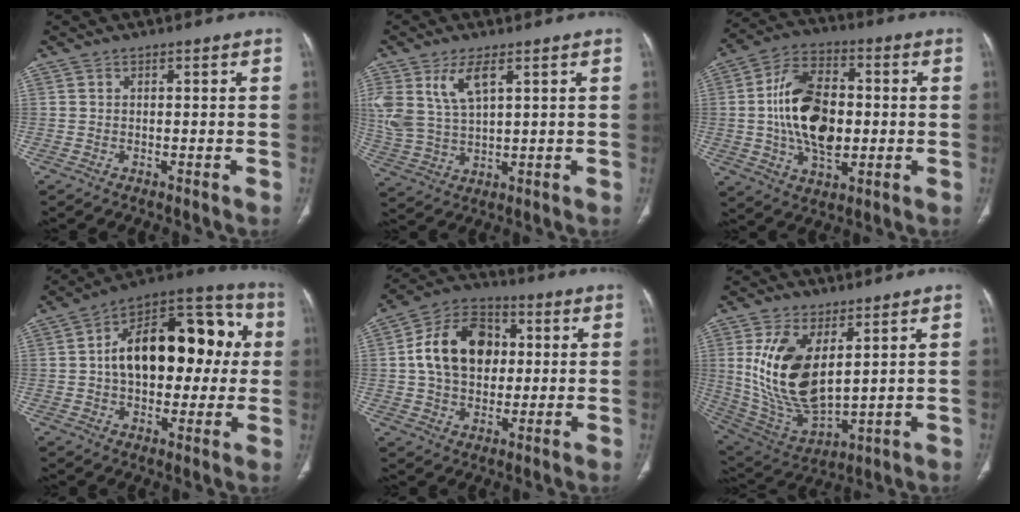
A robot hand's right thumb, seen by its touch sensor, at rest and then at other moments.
{"total": 9.7, "force": [4.5, 4.4, 7.5], "torque": [-0.166, -0.014, 0.100]}
{"total": 17.2, "force": [-0.2, 10.4, 13.7], "torque": [-0.229, 0.015, -0.004]}
{"total": 24.1, "force": [2.6, 14.1, 19.3], "torque": [-0.249, 0.040, 0.033]}
{"total": 16.1, "force": [2.2, 11.8, 10.7], "torque": [-0.154, 0.016, 0.031]}
{"total": 17.1, "force": [4.9, 8.8, 13.9], "torque": [-0.260, -0.024, 0.118]}